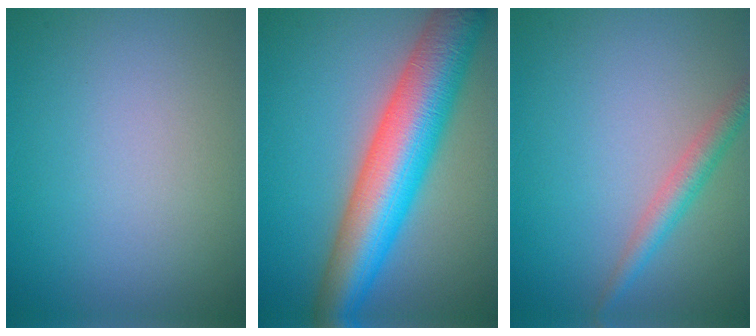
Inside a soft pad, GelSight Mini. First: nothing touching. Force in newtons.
{"total": 10.5, "press": 10.5, "slide": 0.3}
{"total": 2.4, "press": 2.4, "slide": 0.1}